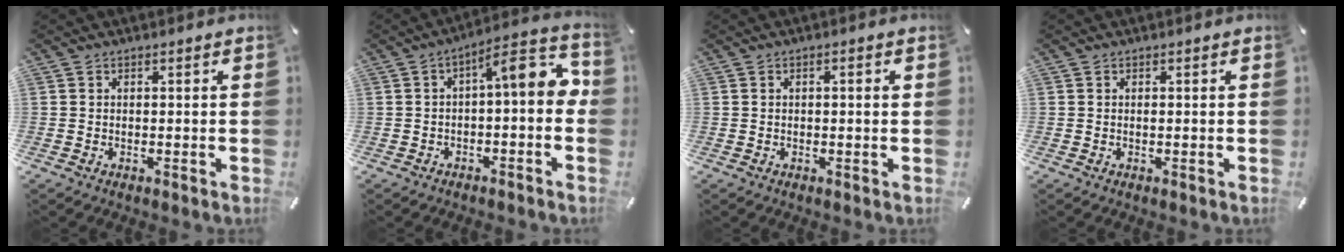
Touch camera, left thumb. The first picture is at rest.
{"total": 9.6, "force": [0.7, 3.3, 9.0], "torque": [-0.131, -0.004, 0.006]}
{"total": 1.2, "force": [0.0, 0.3, 1.2], "torque": [-0.022, 0.000, 0.000]}
{"total": 0.0}